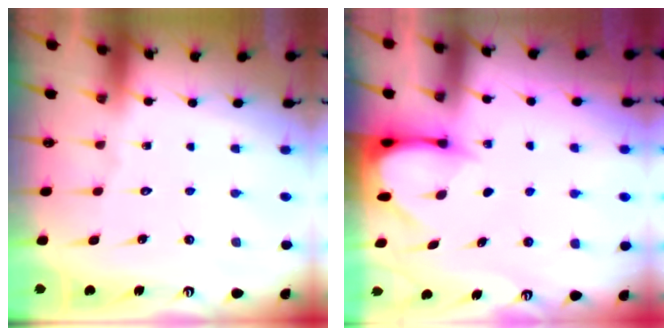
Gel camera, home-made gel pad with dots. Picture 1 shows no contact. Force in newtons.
{"total": 3.2, "press": 3.2, "slide": 0.3}